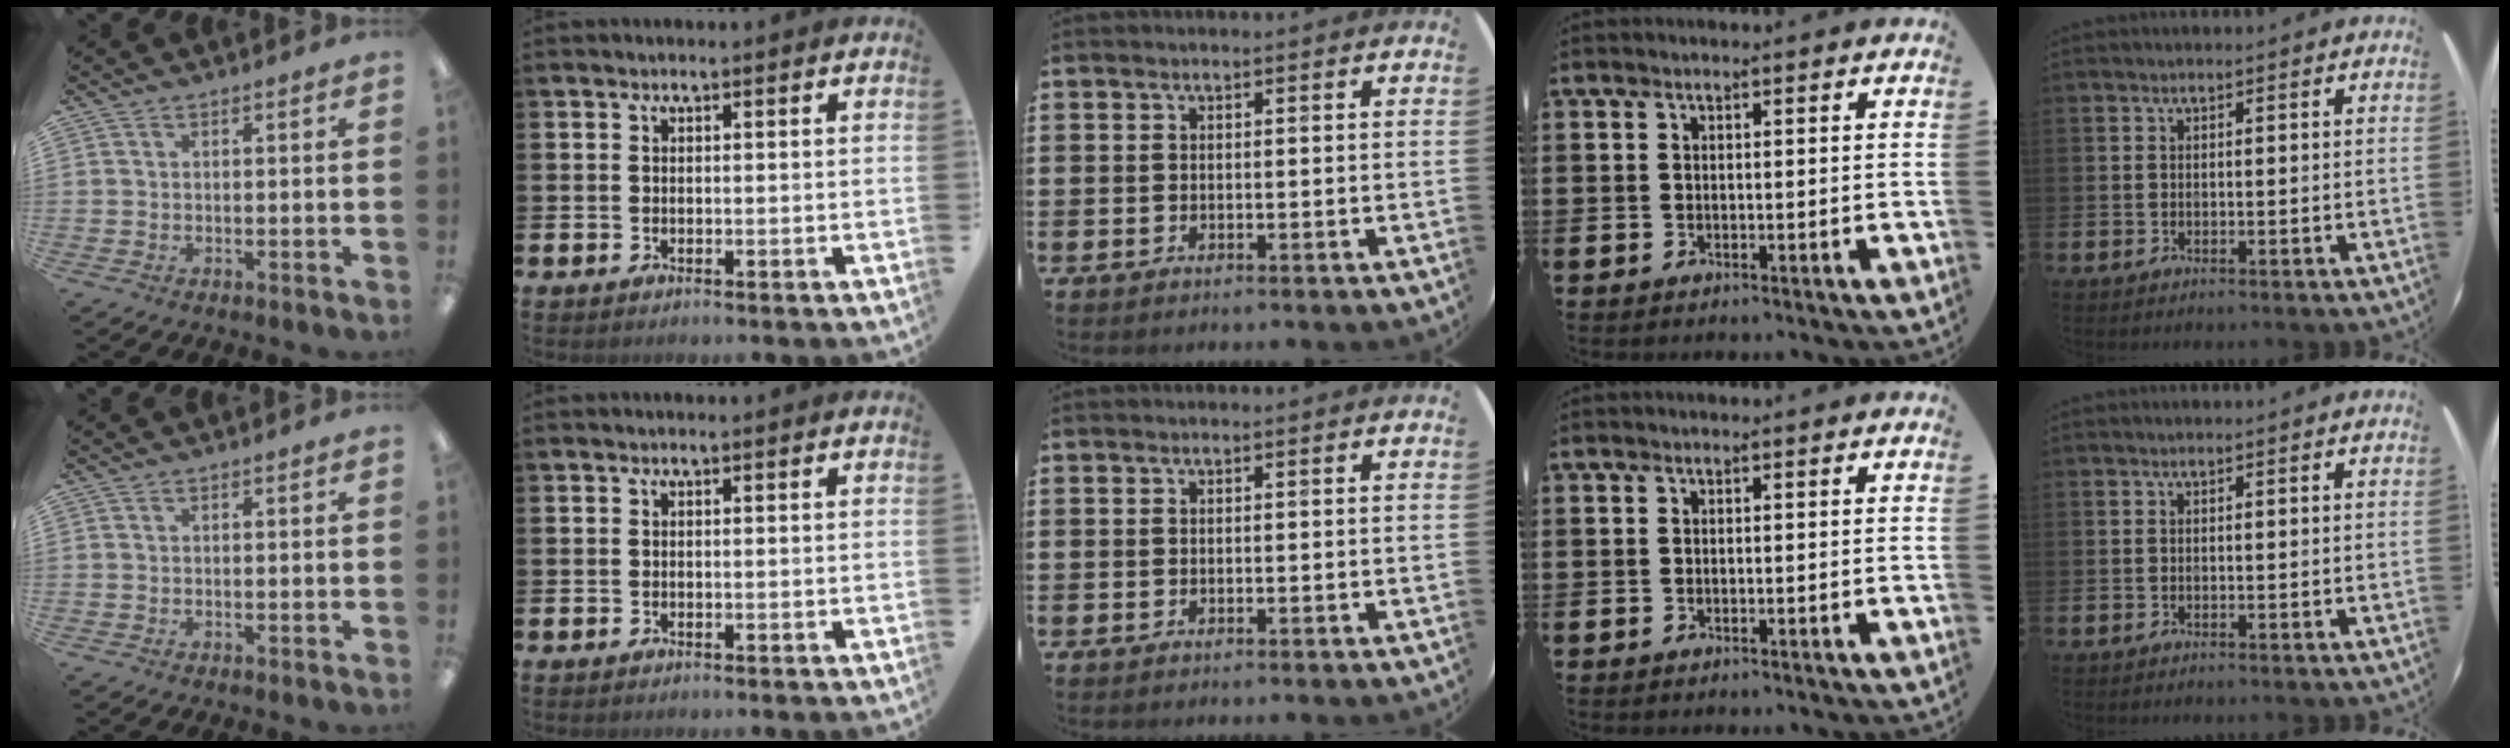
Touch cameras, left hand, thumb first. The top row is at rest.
{}